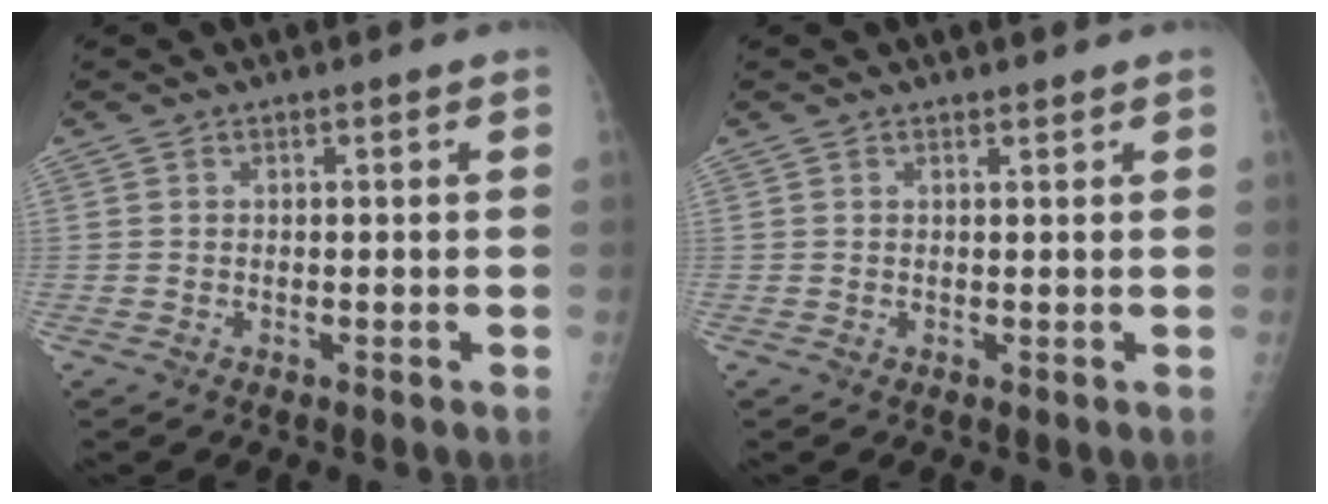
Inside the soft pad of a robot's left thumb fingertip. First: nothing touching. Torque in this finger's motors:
{"motor_torque": [0.14, -0.01, -0.29, 0.08, 0.03]}